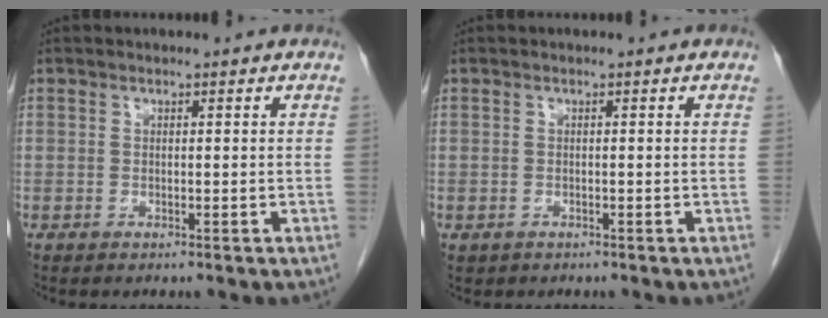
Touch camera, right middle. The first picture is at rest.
{"total": 0.9, "force": [-0.5, 0.8, 0.1], "torque": [-0.012, 0.002, -0.003]}